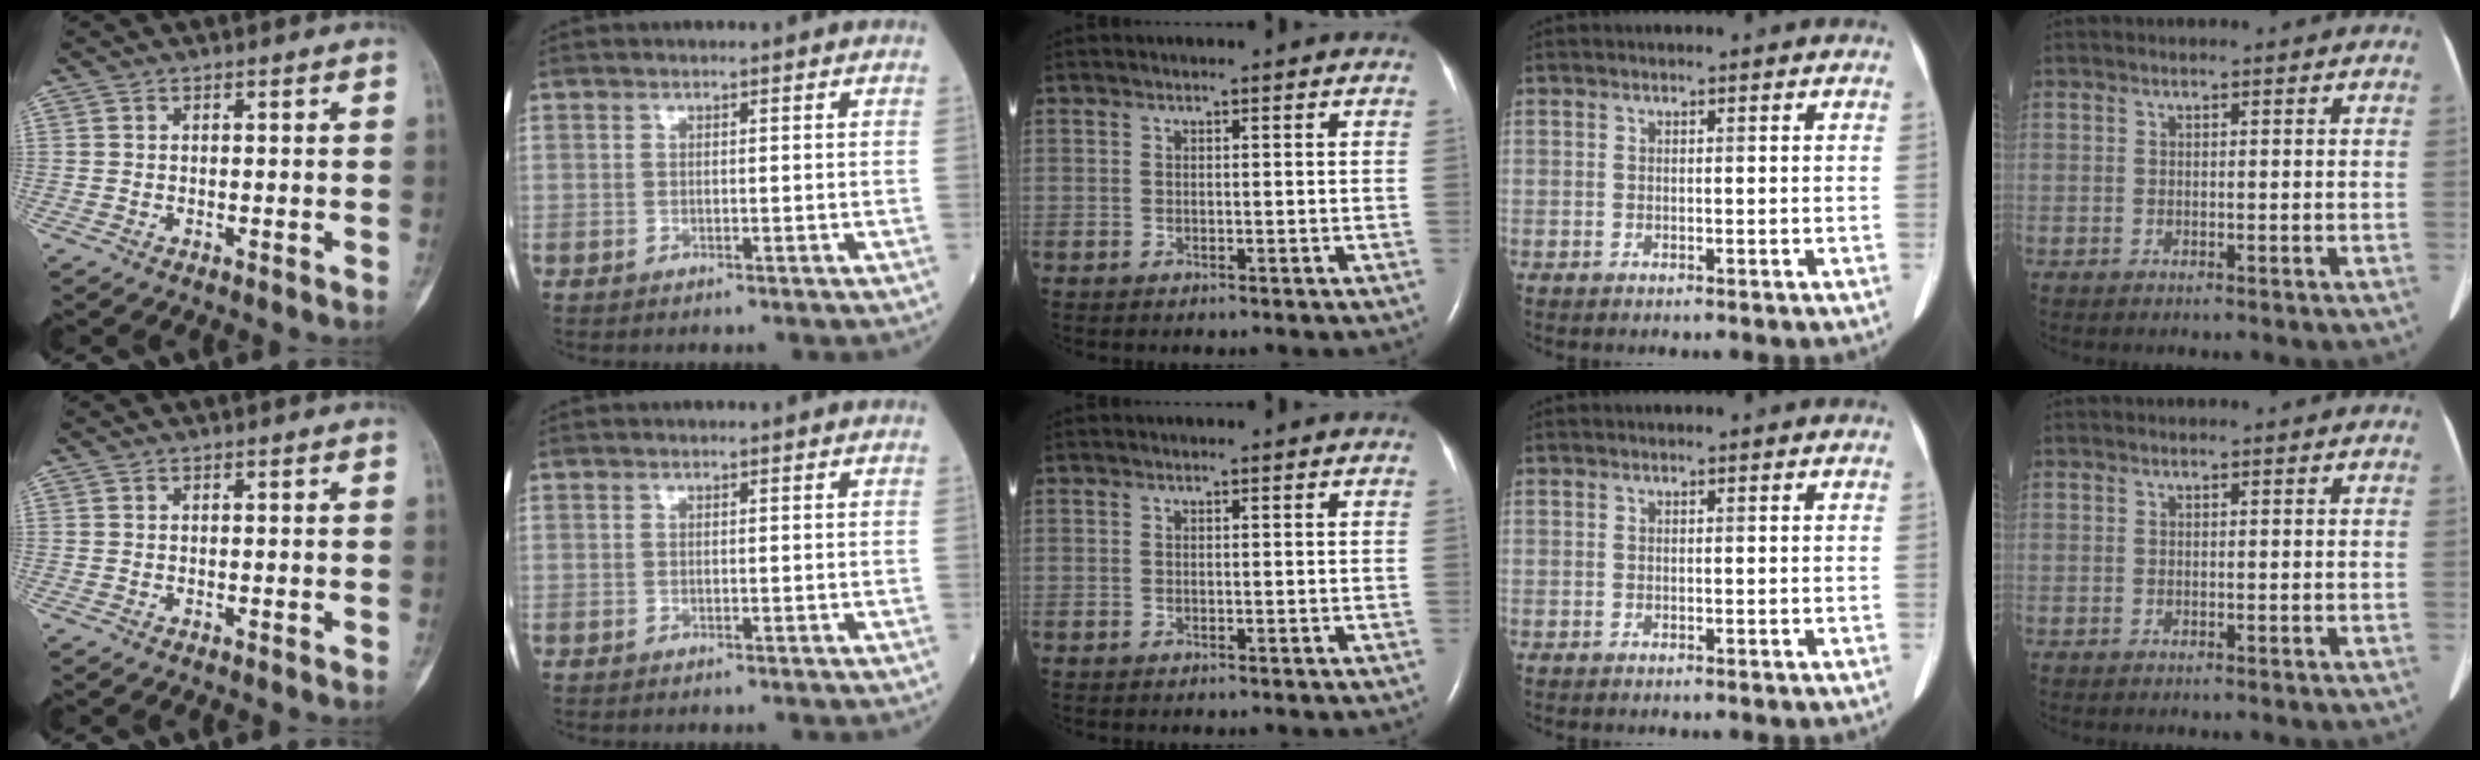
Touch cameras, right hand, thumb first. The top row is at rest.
{}